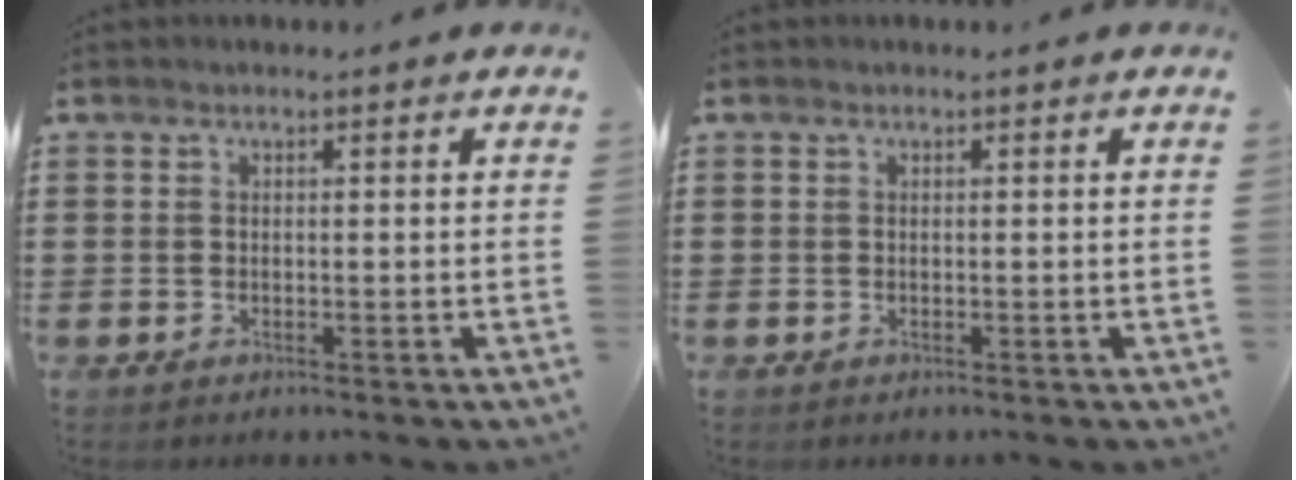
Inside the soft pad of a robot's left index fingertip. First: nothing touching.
{"total": 0.0}